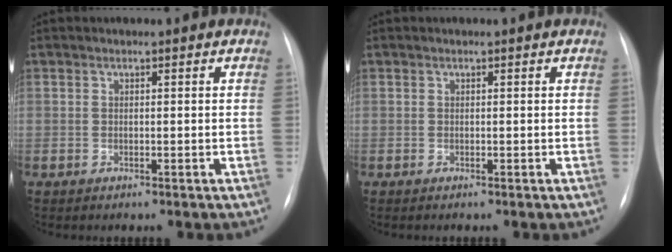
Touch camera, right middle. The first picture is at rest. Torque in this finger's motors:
{"motor_torque": [-0.06, 0.00, -0.01, -0.03]}